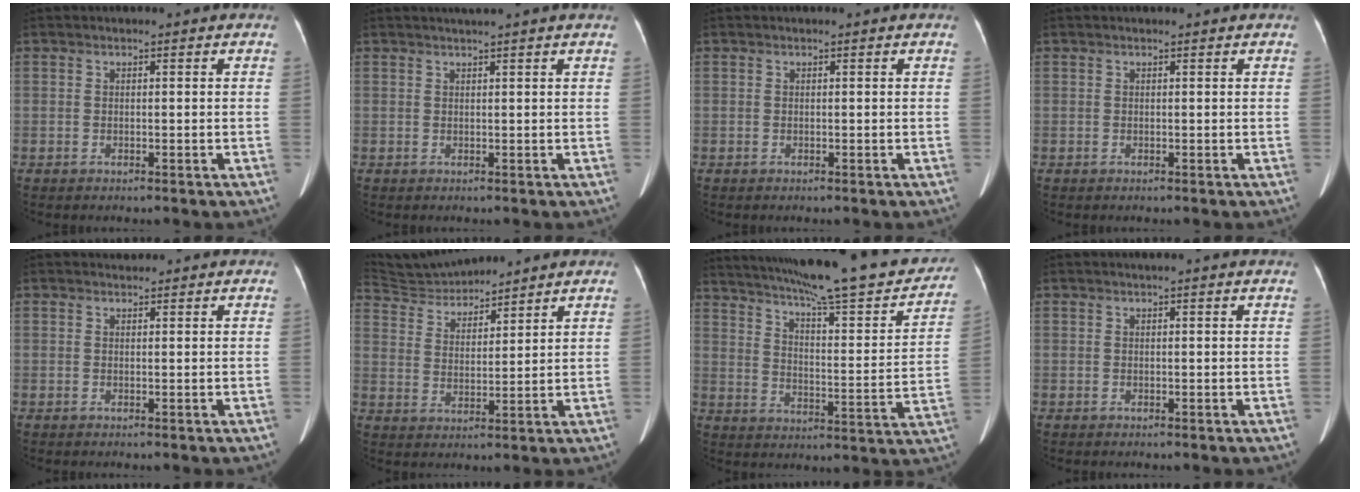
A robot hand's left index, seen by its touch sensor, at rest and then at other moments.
{"total": 2.2, "force": [1.8, -0.7, 1.0], "torque": [-0.012, 0.008, 0.032]}
{"total": 0.0}
{"total": 0.0}
{"total": 0.8, "force": [0.7, 0.2, -0.1], "torque": [-0.010, 0.003, 0.013]}
{"total": 9.2, "force": [9.0, 1.0, 1.3], "torque": [-0.036, 0.030, 0.176]}
{"total": 28.6, "force": [23.9, 3.6, 15.2], "torque": [-0.238, -0.028, 0.314]}
{"total": 1.5, "force": [1.3, -0.3, 0.8], "torque": [-0.016, 0.010, 0.021]}